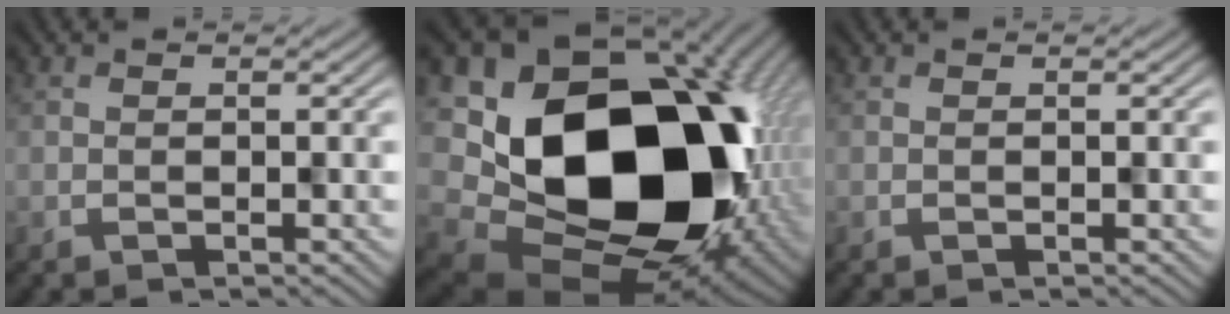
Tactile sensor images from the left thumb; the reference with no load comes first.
{"total": 21.2, "force": [0.6, 15.9, 14.0], "torque": [-0.275, -0.056, 0.071]}
{"total": 0.0}